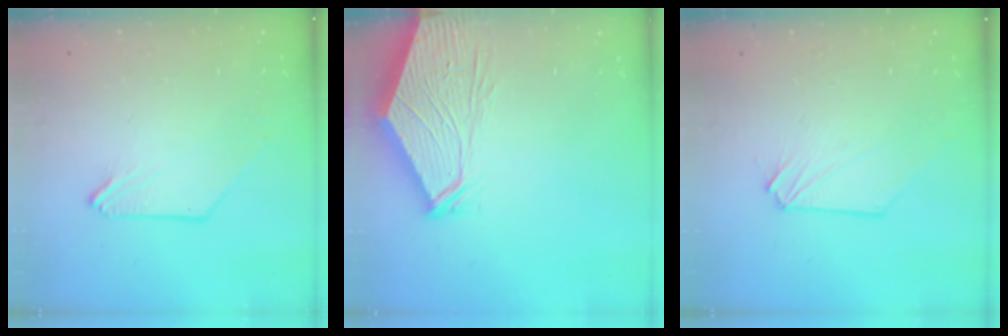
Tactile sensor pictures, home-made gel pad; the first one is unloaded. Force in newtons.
{"total": 8.7, "press": 8.6, "slide": 1.4}
{"total": 0.0}